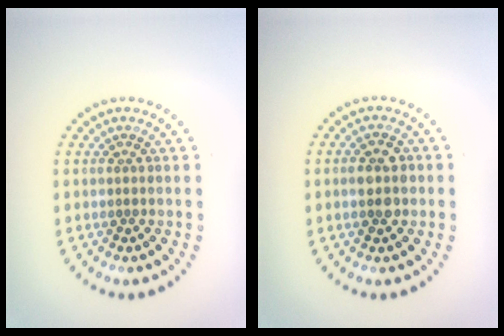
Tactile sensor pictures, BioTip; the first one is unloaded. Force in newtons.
{"total": 2.7, "press": 2.7, "slide": 0.2}